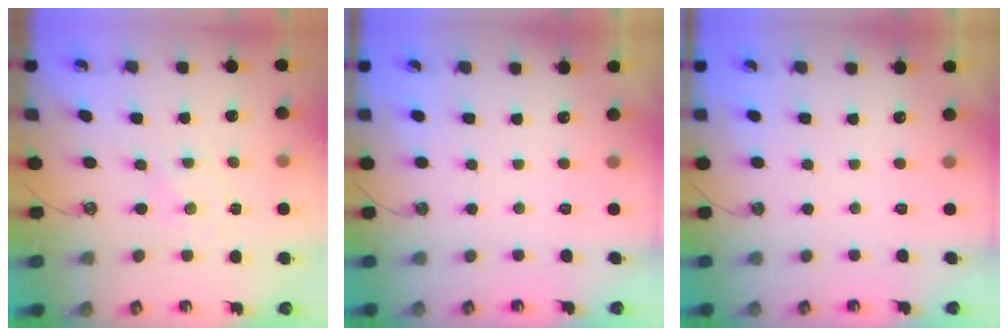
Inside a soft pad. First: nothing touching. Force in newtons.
{"total": 0.0}
{"total": 0.0}